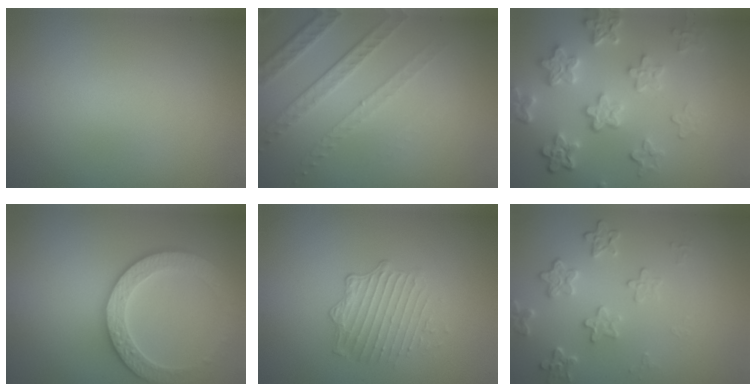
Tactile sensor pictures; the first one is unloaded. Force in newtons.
{"total": 4.7, "press": 3.2, "slide": 3.4}
{"total": 5.8, "press": 4.4, "slide": 3.8}
{"total": 3.6, "press": 3.6, "slide": 0.4}
{"total": 2.3, "press": 1.6, "slide": 1.6}
{"total": 2.6, "press": 2.0, "slide": 1.7}